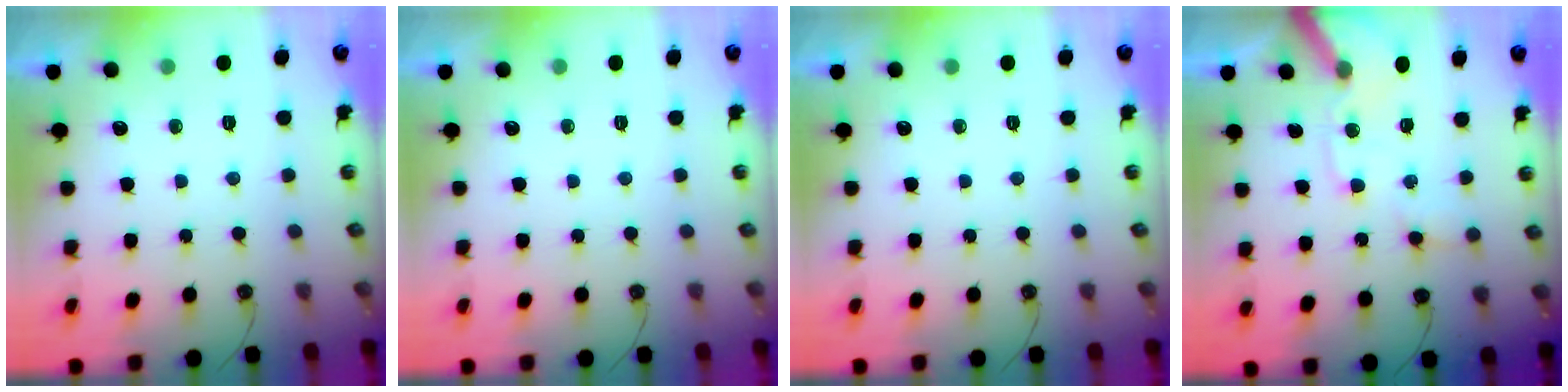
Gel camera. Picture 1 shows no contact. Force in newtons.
{"total": 0.0}
{"total": 0.0}
{"total": 12.3, "press": 12.2, "slide": 2.0}